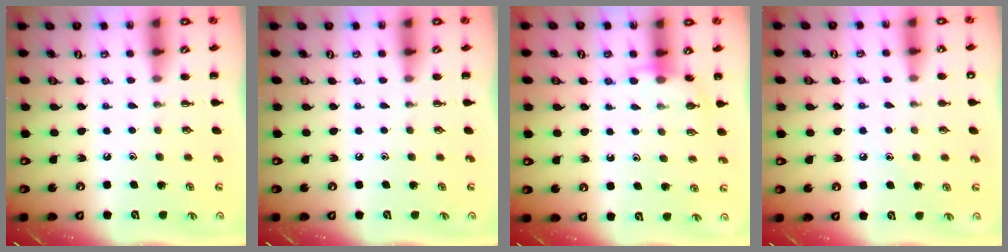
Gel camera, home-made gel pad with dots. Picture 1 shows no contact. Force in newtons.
{"total": 0.0}
{"total": 5.1, "press": 5.1, "slide": 0.5}
{"total": 7.1, "press": 6.8, "slide": 2.0}